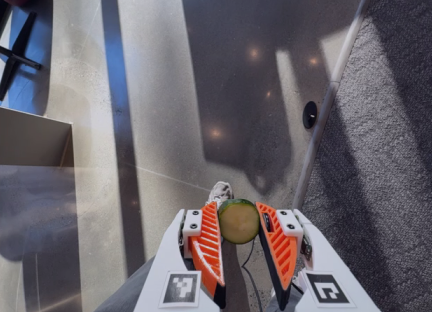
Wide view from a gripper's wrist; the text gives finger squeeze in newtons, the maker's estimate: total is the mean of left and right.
{"total": 6.8, "left": 6.4, "right": 7.2}